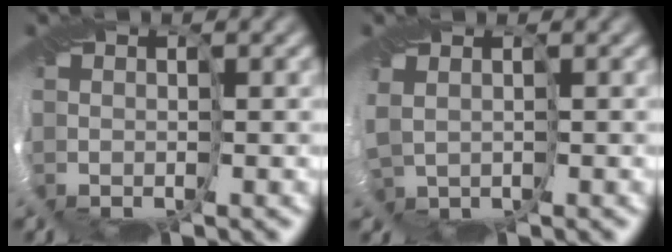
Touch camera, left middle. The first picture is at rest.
{"total": 2.2, "force": [-1.4, 1.0, 1.4], "torque": [-0.025, -0.006, -0.034]}